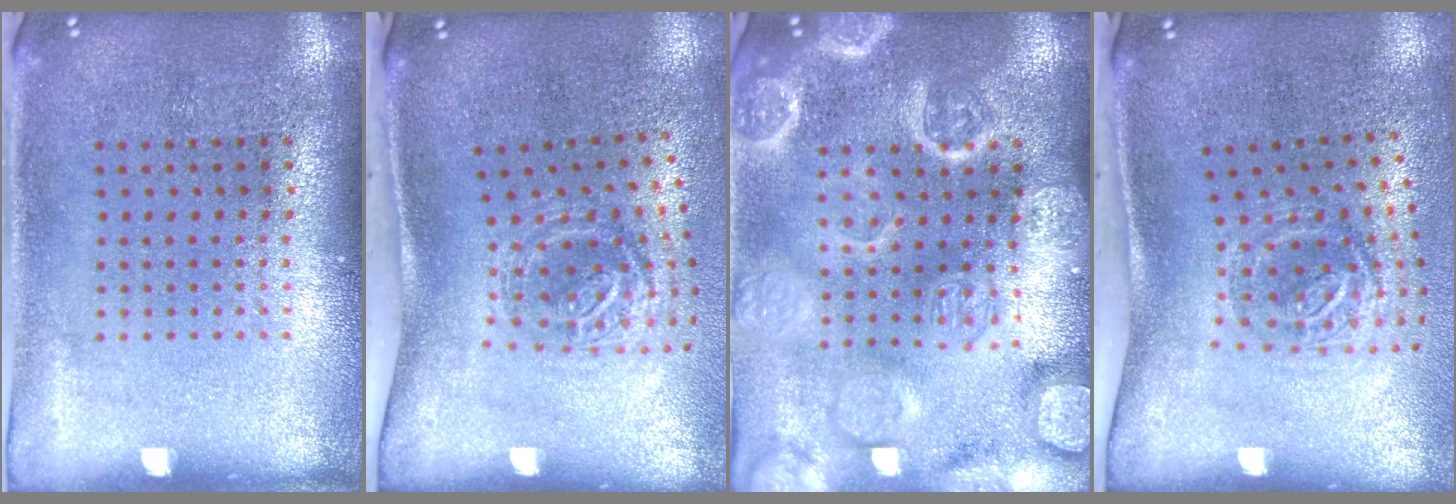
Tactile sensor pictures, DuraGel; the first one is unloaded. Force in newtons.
{"total": 1.7, "press": 1.2, "slide": 1.3}
{"total": 4.5, "press": 4.5, "slide": 0.6}
{"total": 1.9, "press": 1.2, "slide": 1.6}